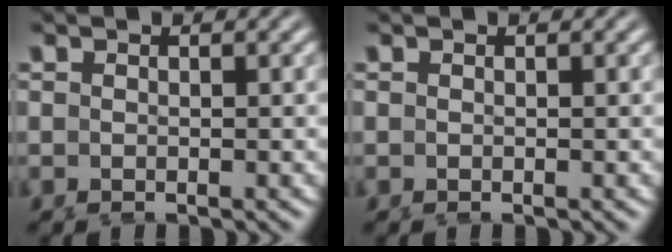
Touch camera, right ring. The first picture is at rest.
{"total": 0.0}